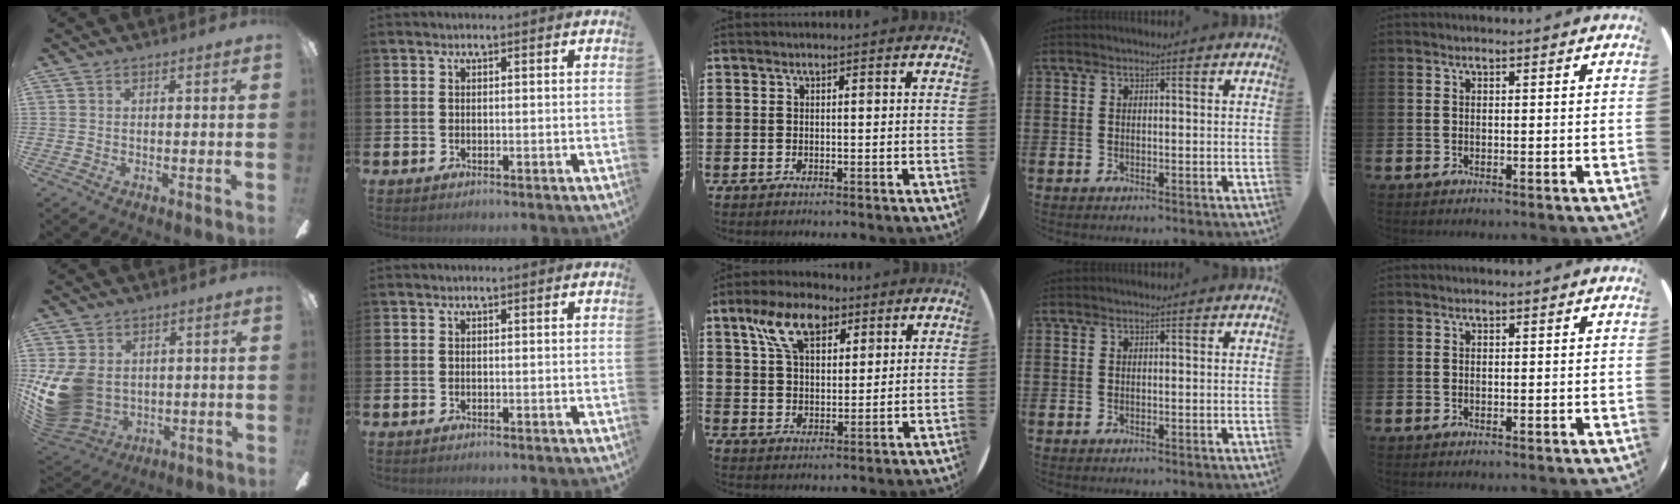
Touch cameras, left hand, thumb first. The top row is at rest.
{"thumb": {"total": 14.9, "force": [-0.1, 11.8, 9.2], "torque": [-0.215, -0.007, 0.001]}, "middle": {"total": 8.7, "force": [5.2, 4.7, 5.1], "torque": [-0.104, 0.005, 0.094]}}